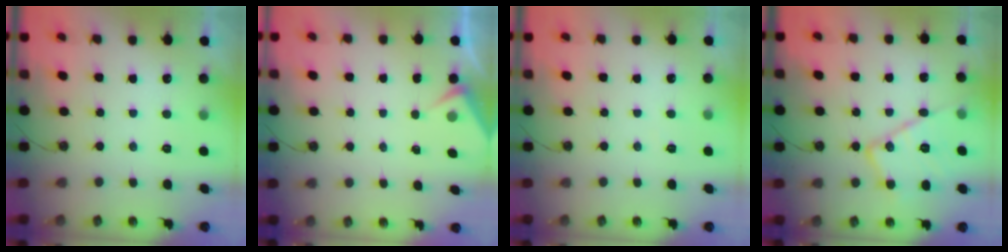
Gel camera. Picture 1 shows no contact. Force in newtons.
{"total": 3.2, "press": 3.1, "slide": 0.5}
{"total": 2.1, "press": 2.1, "slide": 0.5}
{"total": 16.2, "press": 16.2, "slide": 1.1}